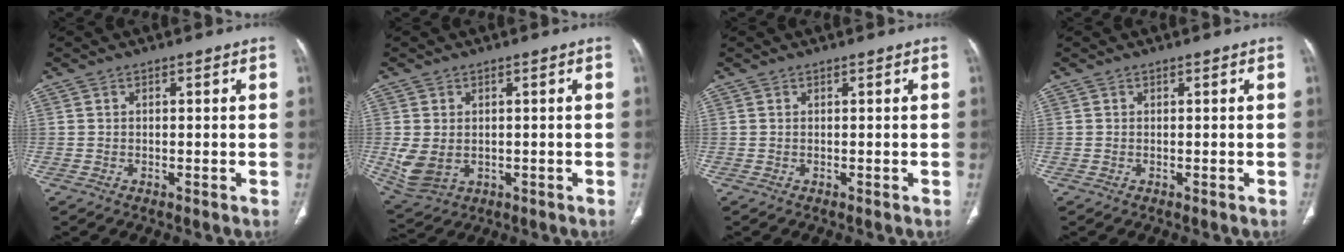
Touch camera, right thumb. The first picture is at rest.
{"total": 7.1, "force": [-0.6, 5.3, 4.7], "torque": [-0.095, -0.006, 0.006]}
{"total": 0.0}
{"total": 0.0}